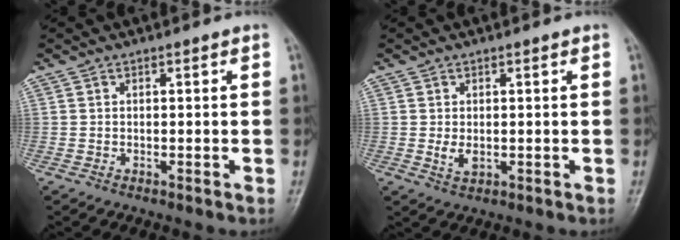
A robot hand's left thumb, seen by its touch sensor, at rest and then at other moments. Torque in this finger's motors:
{"motor_torque": [-0.05, 0.19, 0.44, 0.07, 0.02]}